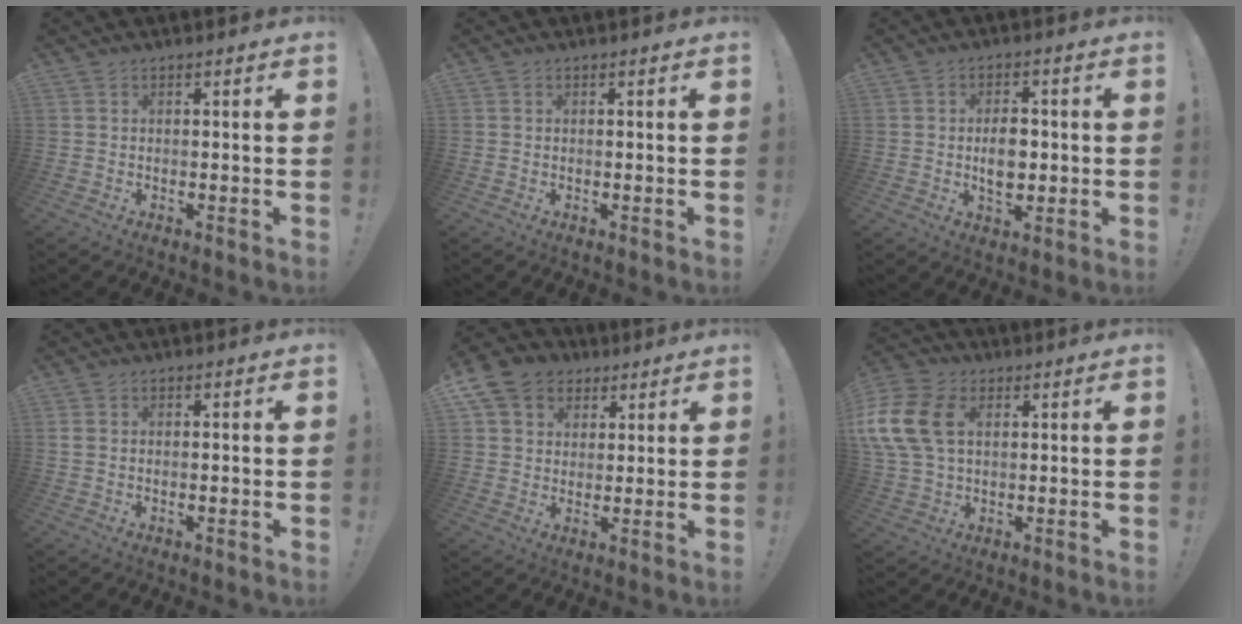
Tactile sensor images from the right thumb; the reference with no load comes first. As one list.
[{"total": 0.0}, {"total": 6.9, "force": [-0.3, 4.7, 5.0], "torque": [-0.066, 0.003, -0.008]}, {"total": 1.0, "force": [-0.1, 0.6, 0.8], "torque": [-0.012, 0.004, -0.001]}, {"total": 10.9, "force": [4.7, 8.9, 4.2], "torque": [-0.057, -0.019, 0.096]}, {"total": 15.9, "force": [3.4, 11.2, 10.9], "torque": [-0.240, 0.000, 0.064]}]